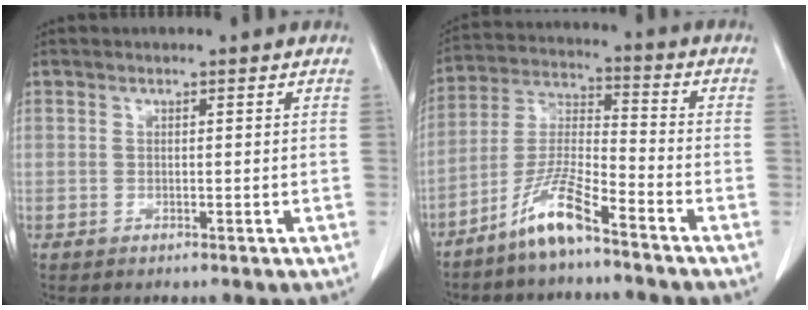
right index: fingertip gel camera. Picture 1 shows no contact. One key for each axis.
{"total": 9.1, "fx": -6.5, "fy": 0.7, "fz": 6.2, "tx": -0.139, "ty": -0.011, "tz": -0.133}